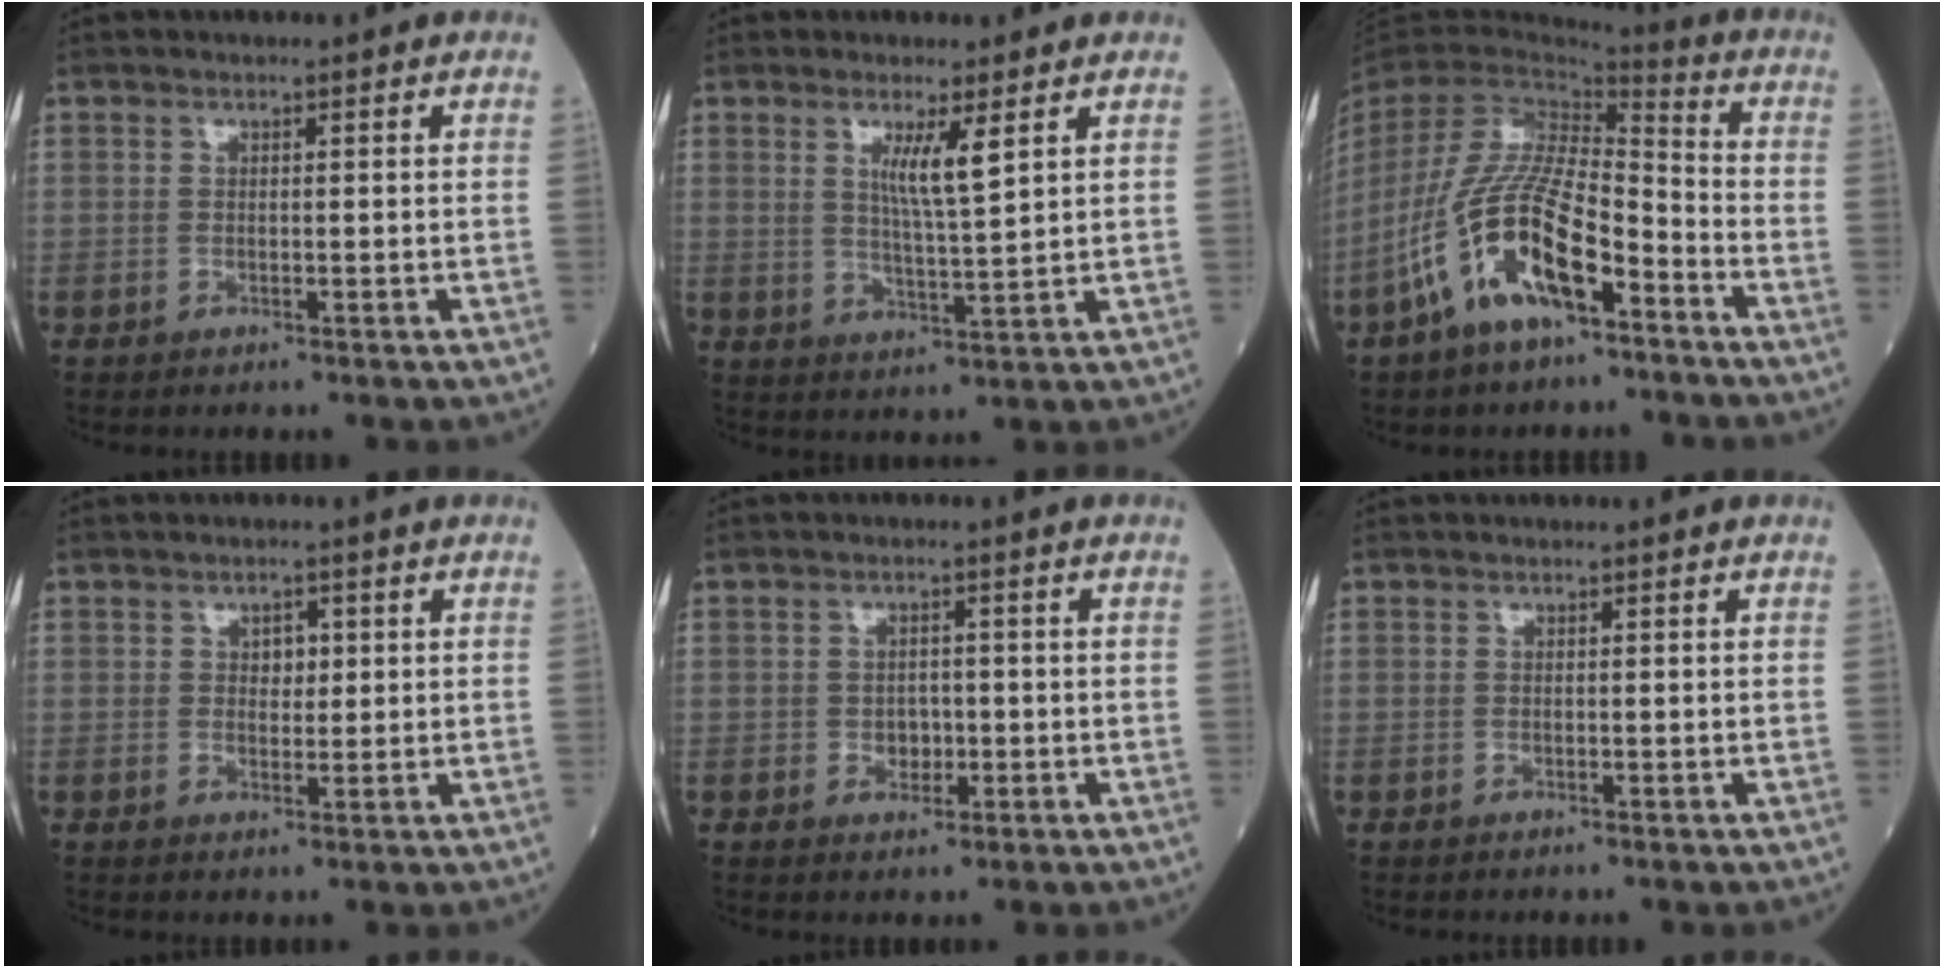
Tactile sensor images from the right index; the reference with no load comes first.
{"total": 5.0, "force": [2.3, -0.2, 4.5], "torque": [-0.081, -0.010, 0.041]}
{"total": 14.9, "force": [-7.7, 4.7, 11.9], "torque": [-0.250, 0.001, -0.140]}
{"total": 2.1, "force": [0.6, 1.5, 1.4], "torque": [-0.011, 0.000, 0.007]}
{"total": 2.4, "force": [-0.5, 1.9, 1.4], "torque": [-0.016, 0.005, -0.003]}
{"total": 0.0}